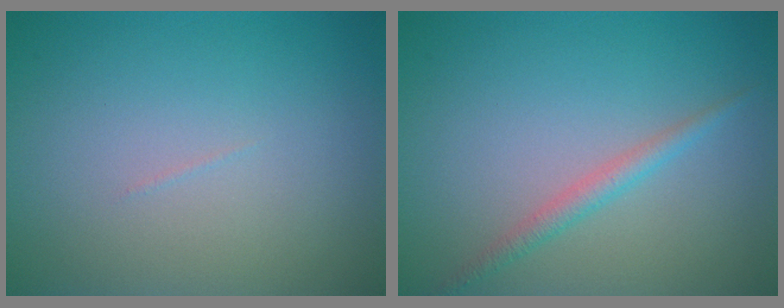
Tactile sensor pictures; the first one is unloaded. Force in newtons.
{"total": 1.6, "press": 1.6, "slide": 0.0}